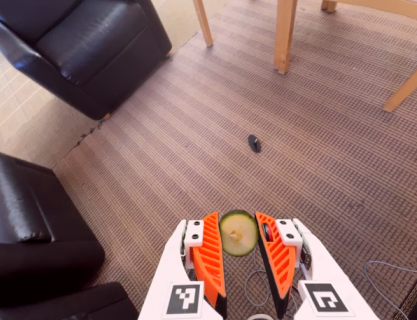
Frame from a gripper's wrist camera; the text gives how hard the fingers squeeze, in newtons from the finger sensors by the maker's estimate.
{"total": 9.1, "left": 9.1, "right": 9.2}